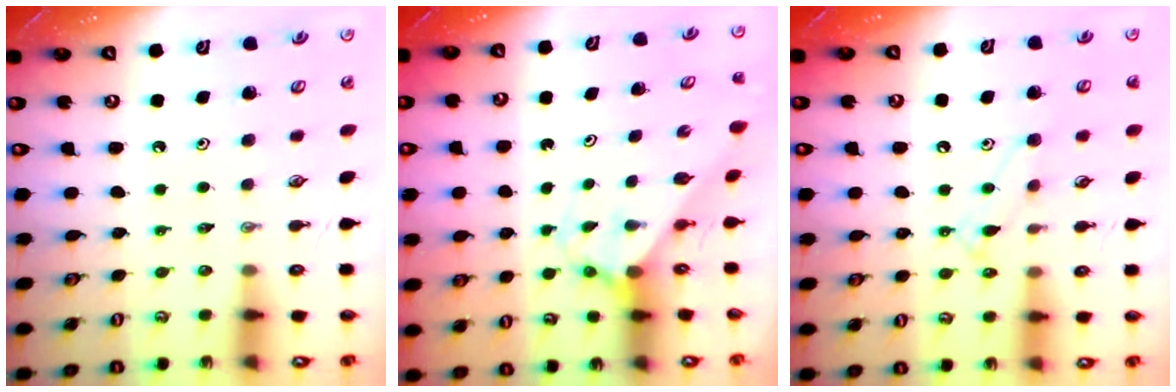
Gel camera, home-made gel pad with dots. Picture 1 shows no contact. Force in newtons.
{"total": 2.3, "press": 2.2, "slide": 0.2}
{"total": 9.9, "press": 9.9, "slide": 0.7}